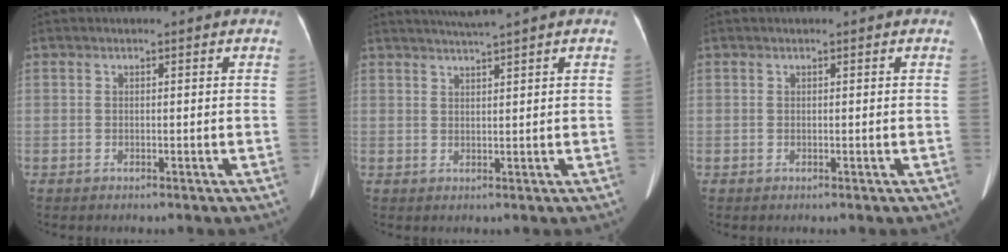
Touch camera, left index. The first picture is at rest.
{"total": 3.4, "force": [2.8, -1.2, 1.4], "torque": [-0.023, 0.006, 0.054]}
{"total": 0.0}